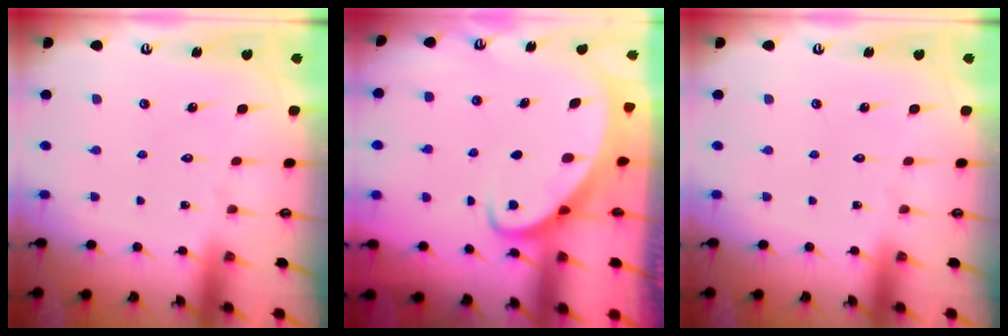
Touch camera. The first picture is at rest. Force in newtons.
{"total": 3.5, "press": 3.4, "slide": 0.4}
{"total": 0.0}